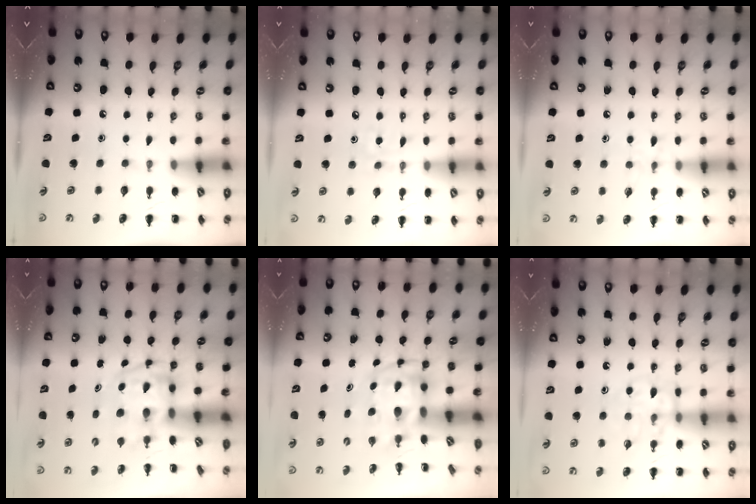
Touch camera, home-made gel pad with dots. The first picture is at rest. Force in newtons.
{"total": 2.2, "press": 2.1, "slide": 0.6}
{"total": 6.2, "press": 6.0, "slide": 1.4}
{"total": 3.7, "press": 3.6, "slide": 0.6}
{"total": 3.8, "press": 3.7, "slide": 0.7}
{"total": 11.9, "press": 11.9, "slide": 1.3}